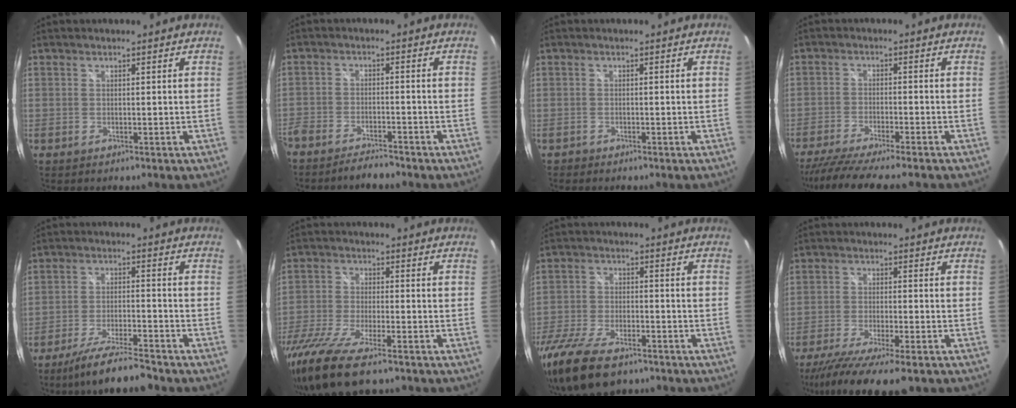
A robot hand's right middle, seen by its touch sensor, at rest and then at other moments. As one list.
[{"total": 7.4, "force": [-6.7, 1.9, 2.7], "torque": [-0.079, -0.013, -0.112]}, {"total": 1.0, "force": [-0.9, 0.4, 0.0], "torque": [-0.006, -0.001, -0.017]}, {"total": 12.3, "force": [-10.7, 0.4, 6.1], "torque": [-0.130, -0.034, -0.175]}, {"total": 10.6, "force": [-9.3, 0.6, 5.1], "torque": [-0.109, -0.016, -0.159]}, {"total": 15.0, "force": [-11.1, 3.4, 9.5], "torque": [-0.212, -0.053, -0.211]}, {"total": 17.1, "force": [-12.3, 7.1, 9.4], "torque": [-0.218, -0.041, -0.221]}, {"total": 13.5, "force": [-10.7, 1.8, 8.0], "torque": [-0.164, -0.049, -0.176]}]